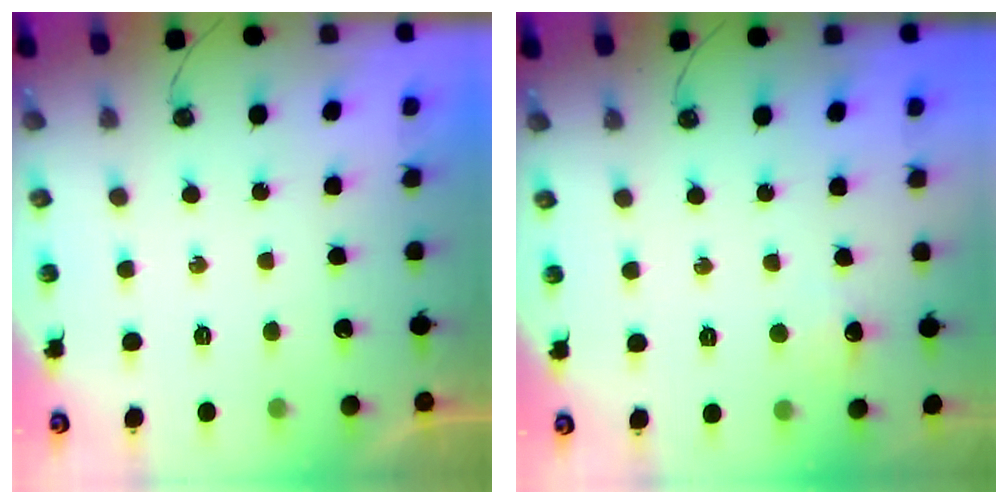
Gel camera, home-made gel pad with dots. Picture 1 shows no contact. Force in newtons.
{"total": 4.6, "press": 4.6, "slide": 0.6}